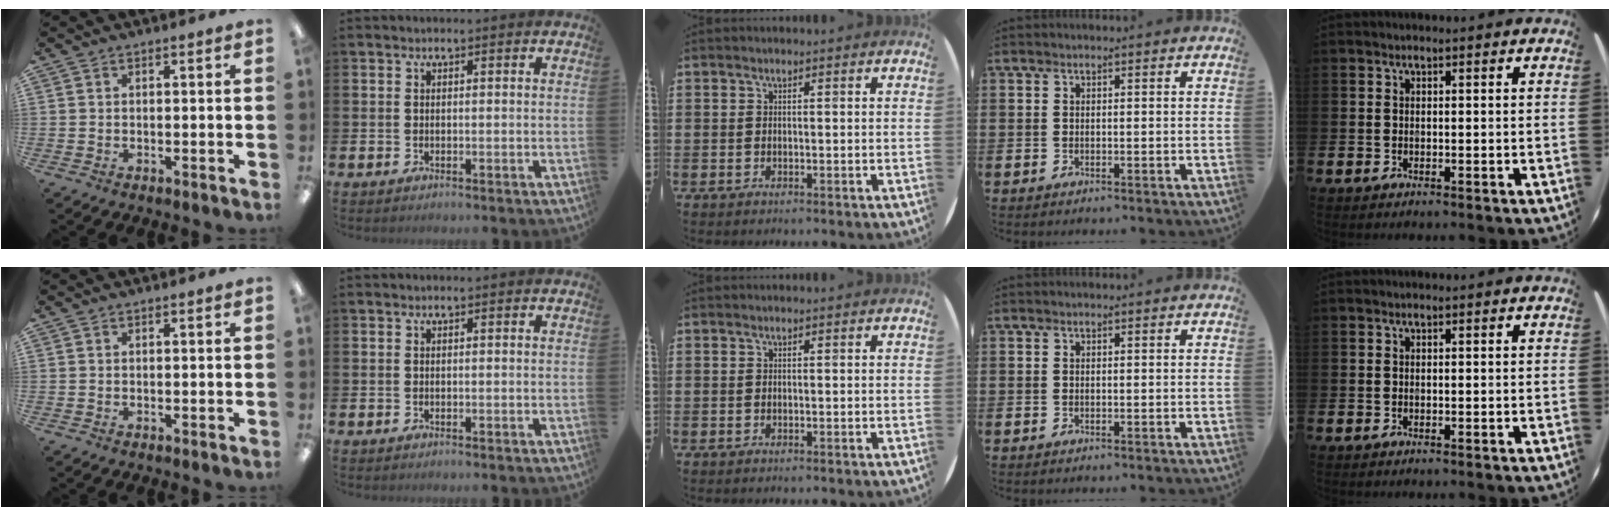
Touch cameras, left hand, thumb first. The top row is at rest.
{}